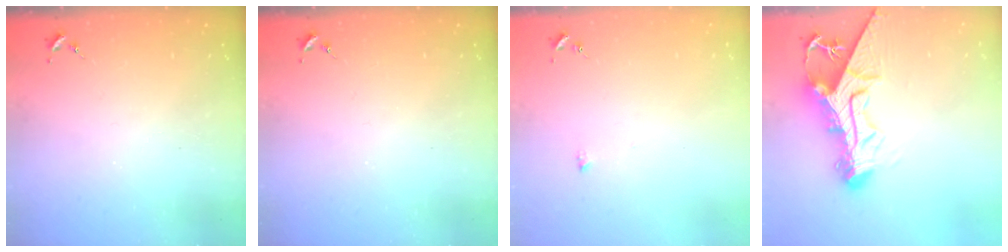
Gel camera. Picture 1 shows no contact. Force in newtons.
{"total": 0.0}
{"total": 3.8, "press": 3.8, "slide": 0.5}
{"total": 17.2, "press": 17.1, "slide": 1.6}